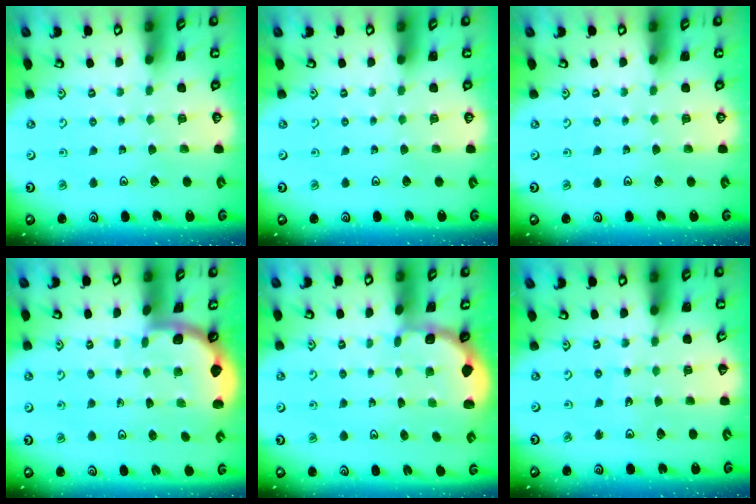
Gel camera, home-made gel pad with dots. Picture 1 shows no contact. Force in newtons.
{"total": 0.0}
{"total": 0.0}
{"total": 1.7, "press": 1.7, "slide": 0.0}
{"total": 1.8, "press": 1.7, "slide": 0.7}
{"total": 4.3, "press": 4.3, "slide": 0.5}